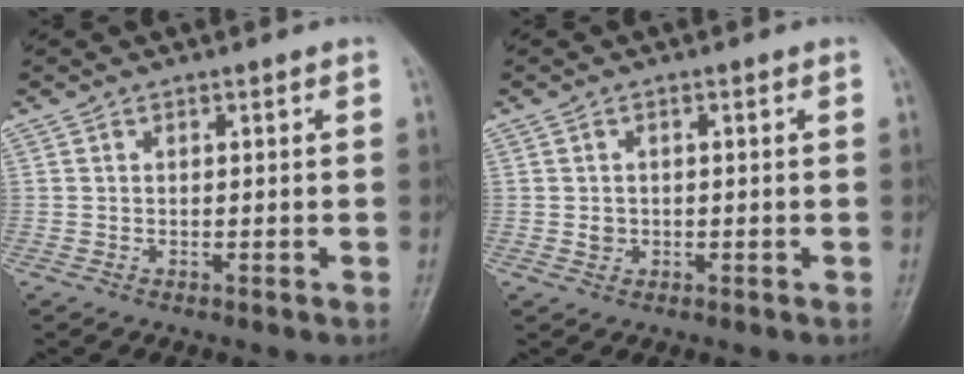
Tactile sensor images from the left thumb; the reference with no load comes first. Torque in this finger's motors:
{"motor_torque": [-0.16, -0.06, 0.02, -0.01, -0.02]}